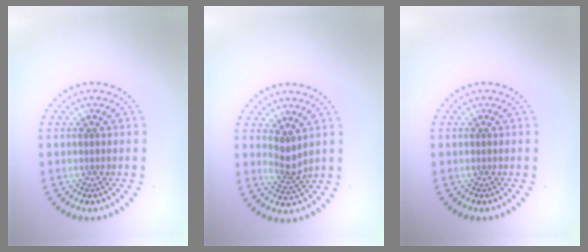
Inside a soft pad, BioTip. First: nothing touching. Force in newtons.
{"total": 1.9, "press": 1.5, "slide": 1.2}
{"total": 0.0}